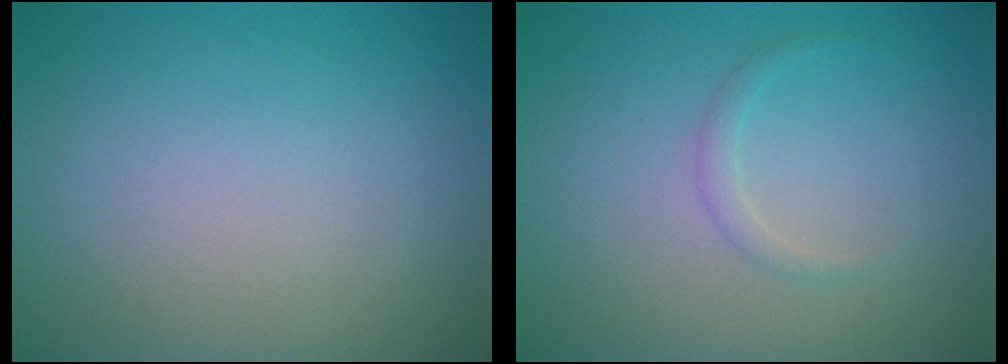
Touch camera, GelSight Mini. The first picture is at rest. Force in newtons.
{"total": 0.9, "press": 0.9, "slide": 0.1}